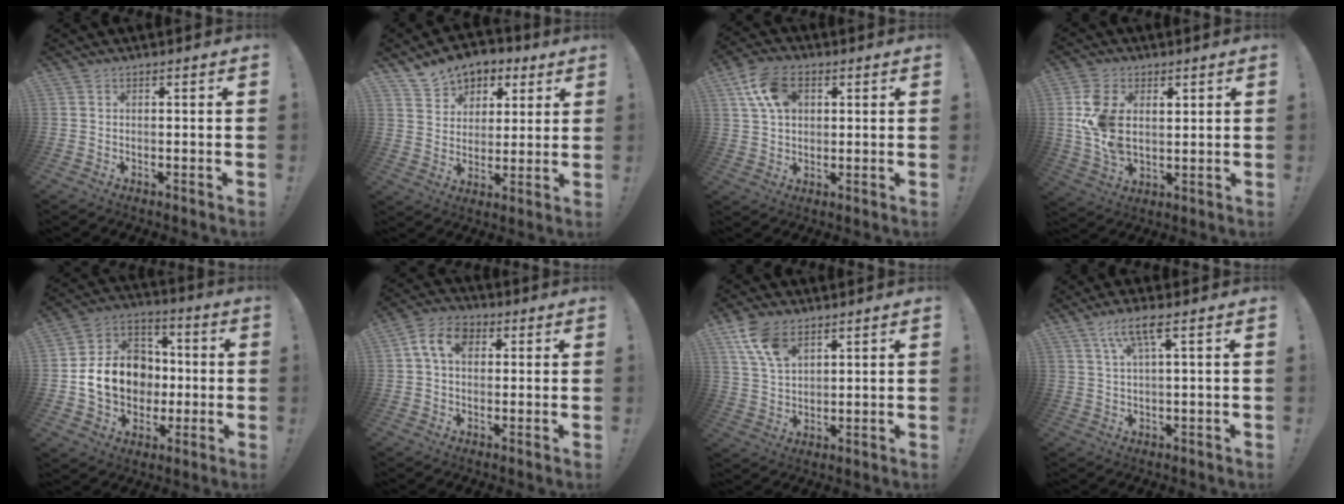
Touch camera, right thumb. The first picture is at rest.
{"total": 9.6, "force": [6.1, 7.0, 2.4], "torque": [-0.037, -0.044, 0.121]}
{"total": 11.3, "force": [4.1, 7.5, 7.4], "torque": [-0.133, 0.003, 0.080]}
{"total": 12.4, "force": [3.3, 8.7, 8.2], "torque": [-0.153, -0.012, 0.063]}
{"total": 16.0, "force": [-1.6, 13.5, 8.5], "torque": [-0.146, 0.025, -0.017]}
{"total": 9.0, "force": [2.2, 6.2, 6.1], "torque": [-0.103, 0.014, 0.044]}
{"total": 10.1, "force": [5.8, 5.5, 6.1], "torque": [-0.106, -0.019, 0.113]}
{"total": 6.4, "force": [2.8, 1.0, 5.7], "torque": [-0.110, -0.002, 0.047]}